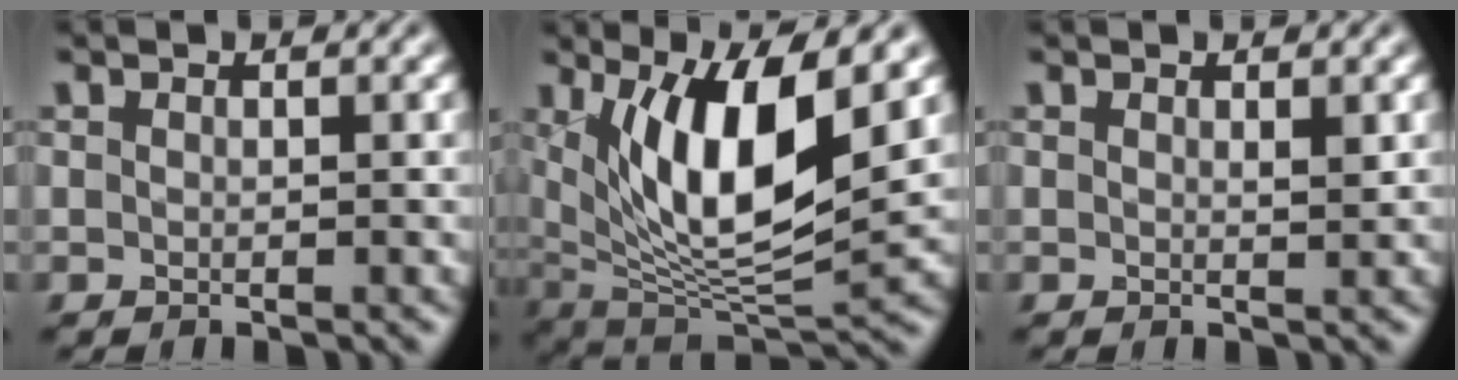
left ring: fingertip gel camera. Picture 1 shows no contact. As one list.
[{"total": 10.2, "force": [2.9, 3.3, 9.2], "torque": [-0.156, -0.016, 0.058]}, {"total": 0.6, "force": [0.3, 0.1, 0.6], "torque": [-0.006, -0.002, 0.005]}]